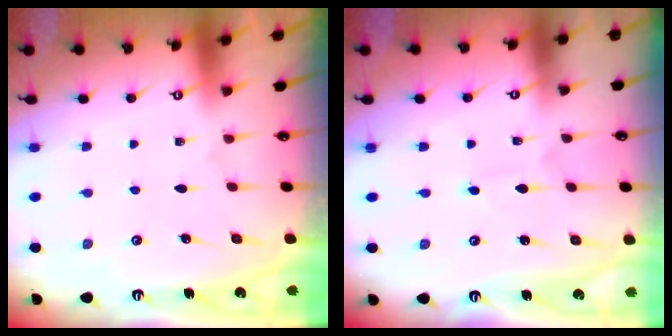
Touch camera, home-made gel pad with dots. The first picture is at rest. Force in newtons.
{"total": 2.6, "press": 2.6, "slide": 0.2}